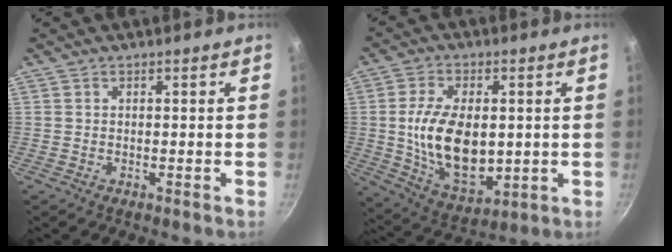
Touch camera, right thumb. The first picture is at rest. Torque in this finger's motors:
{"motor_torque": [-0.64, 1.76, 1.47, 0.41, 0.12]}